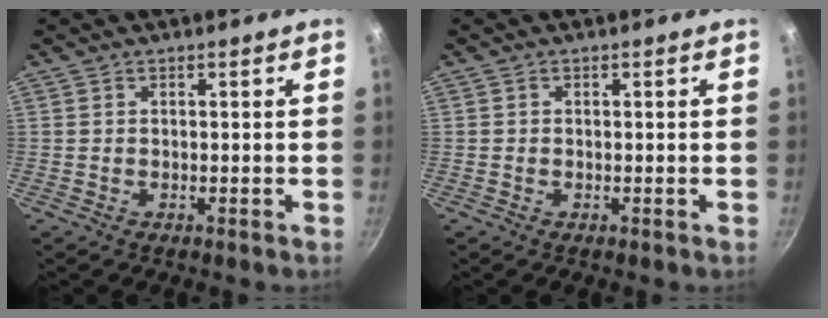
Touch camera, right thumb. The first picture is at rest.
{"total": 0.0}